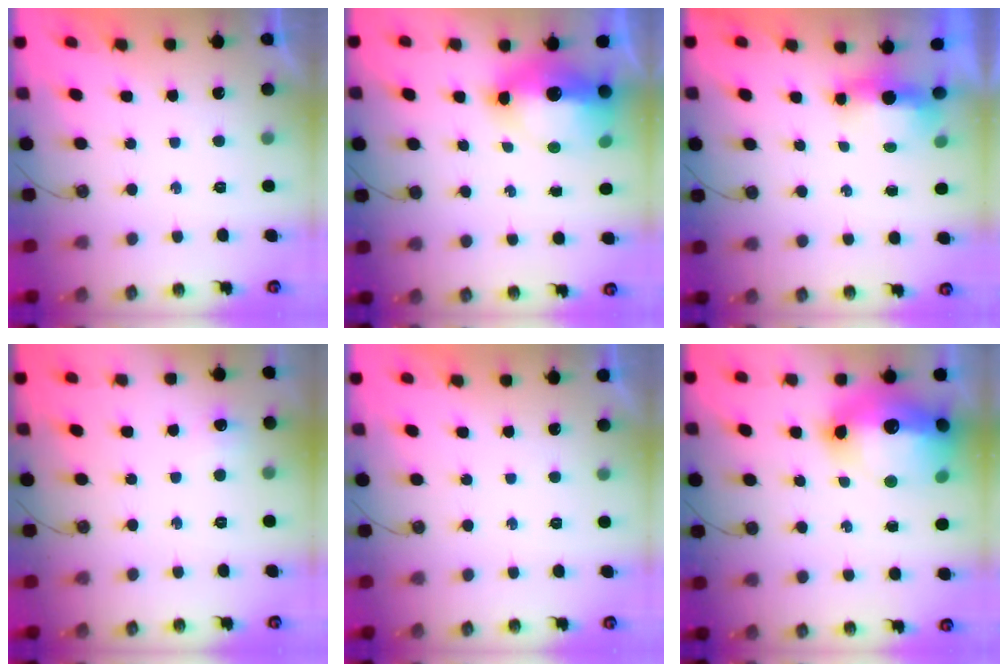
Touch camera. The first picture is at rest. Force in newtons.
{"total": 16.2, "press": 15.9, "slide": 3.2}
{"total": 5.0, "press": 4.9, "slide": 1.2}
{"total": 3.9, "press": 3.8, "slide": 0.5}
{"total": 0.0}
{"total": 22.1, "press": 21.4, "slide": 5.3}